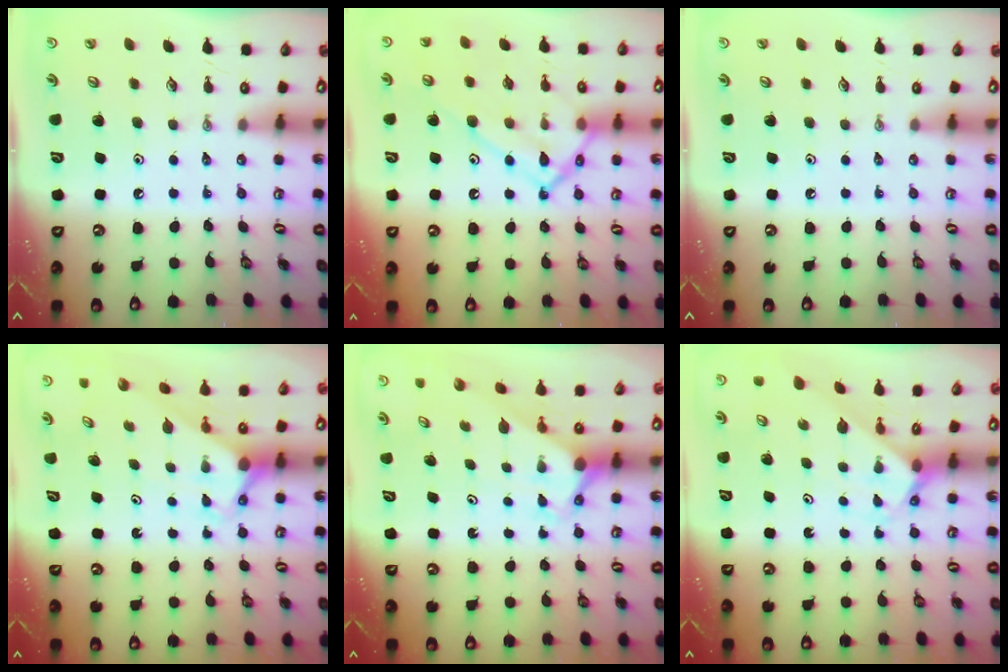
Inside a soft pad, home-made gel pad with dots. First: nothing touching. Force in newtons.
{"total": 15.6, "press": 15.5, "slide": 1.3}
{"total": 0.0}
{"total": 2.9, "press": 2.9, "slide": 0.0}
{"total": 2.9, "press": 2.9, "slide": 0.0}
{"total": 2.1, "press": 2.1, "slide": 0.1}